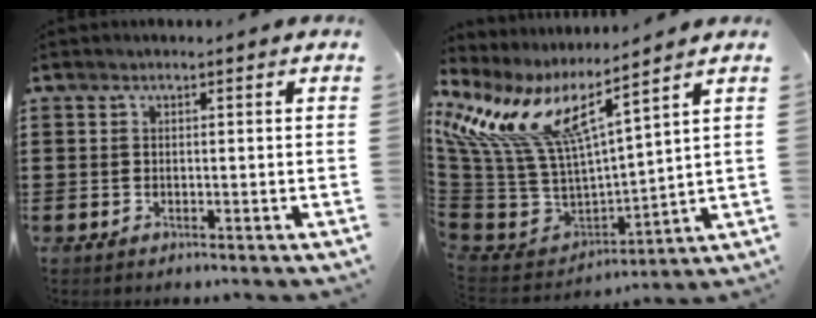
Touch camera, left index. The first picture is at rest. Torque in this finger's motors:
{"motor_torque": [0.47, -0.42, 0.52, 0.19]}